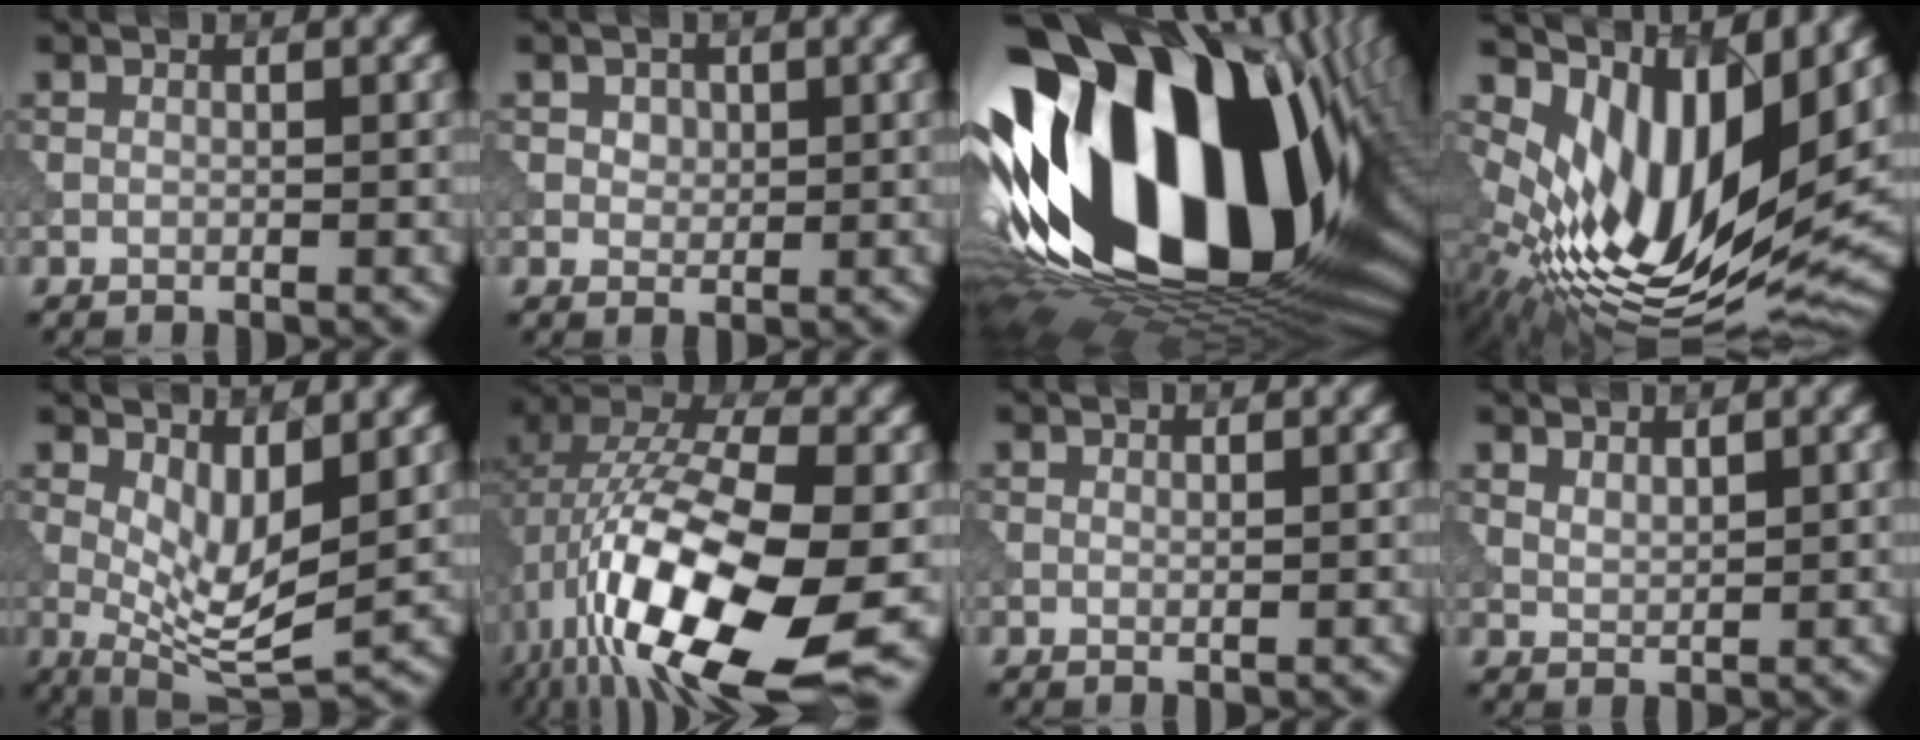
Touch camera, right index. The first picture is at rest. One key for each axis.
{"total": 1.4, "fx": 0.7, "fy": 1.2, "fz": 0.5, "tx": -0.011, "ty": 0.001, "tz": 0.011}
{"total": 21.7, "fx": 2.0, "fy": 12.4, "fz": 17.7, "tx": -0.314, "ty": -0.023, "tz": 0.032}
{"total": 14.1, "fx": 3.9, "fy": 6.8, "fz": 11.7, "tx": -0.221, "ty": 0.000, "tz": 0.077}
{"total": 5.4, "fx": 1.3, "fy": 2.1, "fz": 4.8, "tx": -0.090, "ty": -0.018, "tz": 0.028}
{"total": 17.5, "fx": -4.5, "fy": 7.7, "fz": 15.1, "tx": -0.290, "ty": 0.002, "tz": -0.079}
{"total": 0.0}
{"total": 1.5, "fx": 1.3, "fy": 0.5, "fz": 0.4, "tx": -0.012, "ty": -0.002, "tz": 0.028}